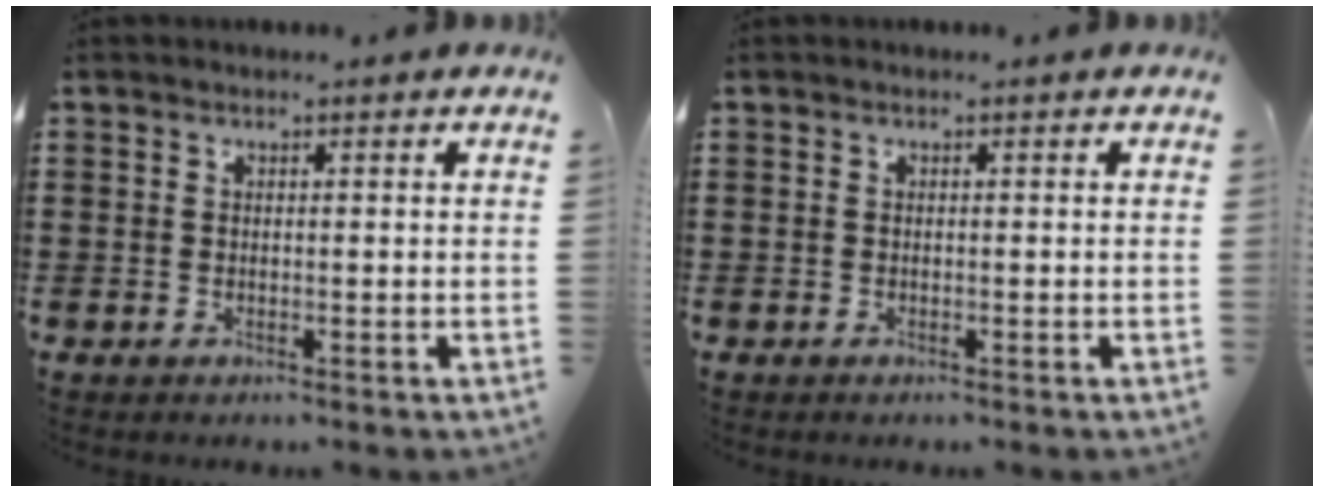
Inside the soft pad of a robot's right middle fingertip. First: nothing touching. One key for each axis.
{"total": 0.0}